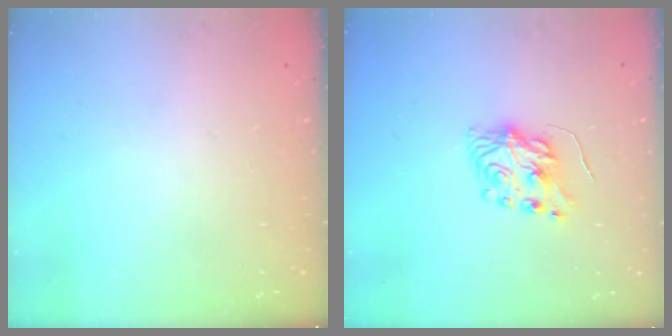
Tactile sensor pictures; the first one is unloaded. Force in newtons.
{"total": 7.5, "press": 7.5, "slide": 0.7}